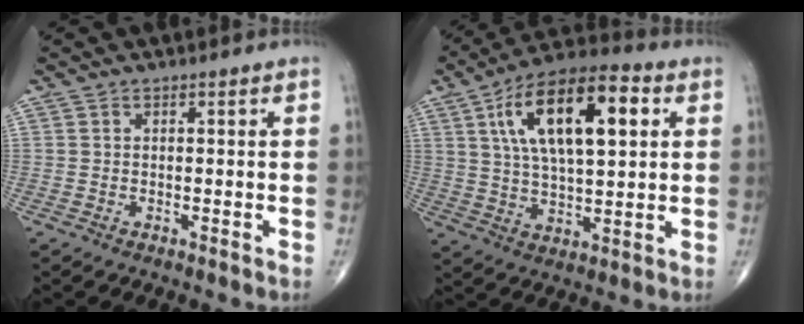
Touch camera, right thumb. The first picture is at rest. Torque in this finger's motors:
{"motor_torque": [-0.45, 1.03, 1.27, 0.37, 0.16]}